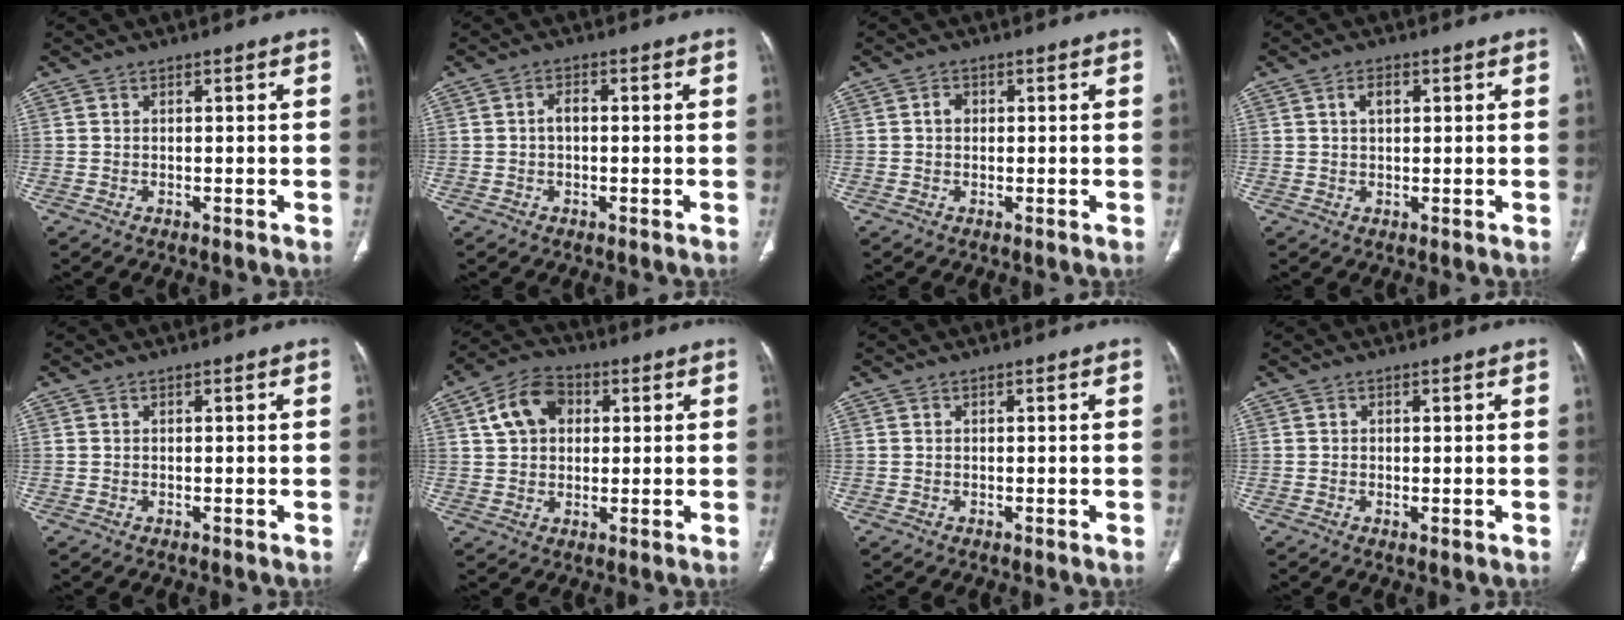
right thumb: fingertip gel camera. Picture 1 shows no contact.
{"total": 2.0, "force": [-0.2, 1.2, 1.6], "torque": [-0.024, 0.008, -0.006]}
{"total": 1.6, "force": [0.2, 1.3, 0.9], "torque": [-0.009, 0.006, 0.000]}
{"total": 2.8, "force": [0.9, 1.6, 2.1], "torque": [-0.033, 0.003, 0.016]}
{"total": 0.0}
{"total": 9.5, "force": [2.7, 7.0, 5.9], "torque": [-0.089, 0.012, 0.041]}
{"total": 0.0}
{"total": 0.7, "force": [-0.1, 0.3, 0.7], "torque": [-0.015, -0.004, -0.003]}